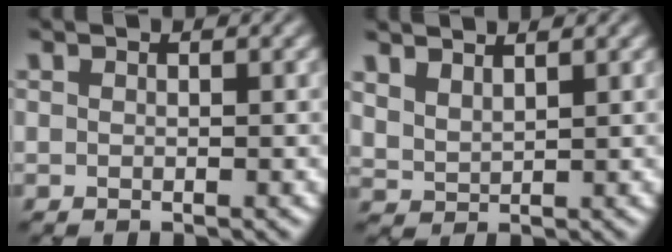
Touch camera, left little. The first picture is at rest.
{"total": 2.3, "force": [1.9, 0.8, 1.0], "torque": [-0.026, 0.005, 0.040]}